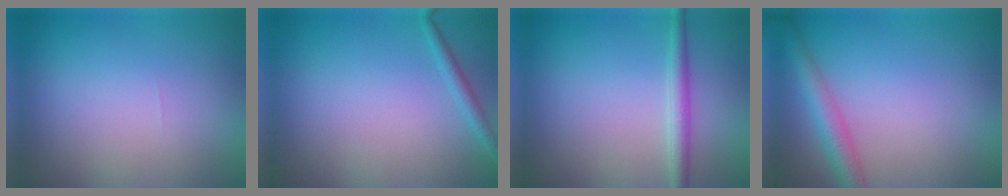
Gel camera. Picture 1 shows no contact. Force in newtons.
{"total": 1.1, "press": 1.1, "slide": 0.0}
{"total": 2.1, "press": 2.1, "slide": 0.0}
{"total": 3.4, "press": 3.4, "slide": 0.2}